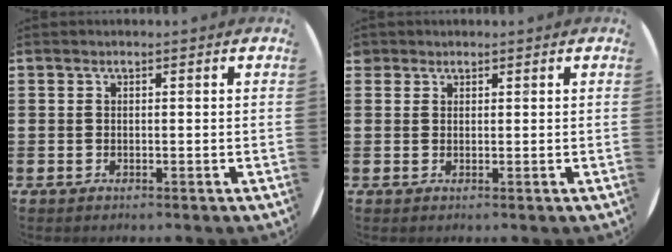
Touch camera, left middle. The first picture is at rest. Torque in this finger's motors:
{"motor_torque": [-0.09, 0.12, -0.06, -0.02]}